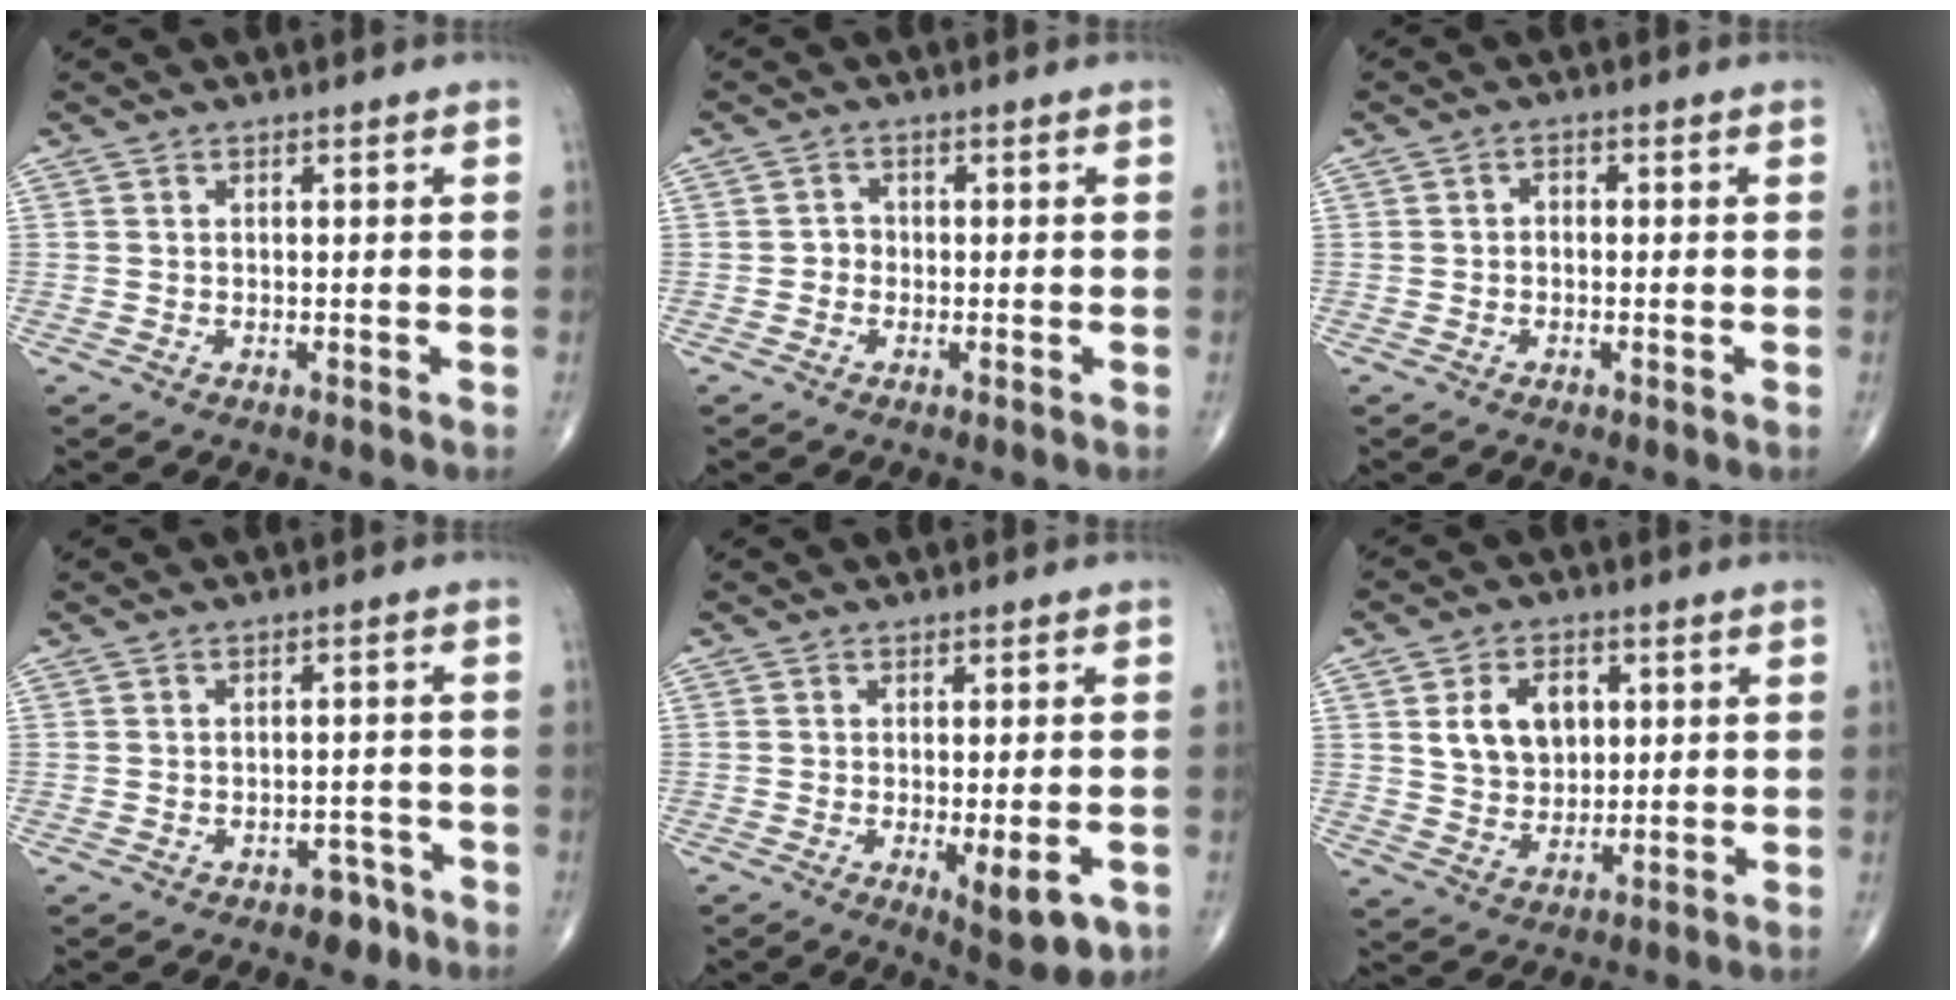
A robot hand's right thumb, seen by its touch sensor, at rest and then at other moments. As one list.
[{"total": 1.7, "force": [-0.5, 1.5, 0.5], "torque": [0.004, 0.008, -0.015]}, {"total": 1.4, "force": [-0.2, 1.1, 0.9], "torque": [-0.006, 0.007, -0.008]}, {"total": 4.0, "force": [-2.6, 2.2, 1.9], "torque": [-0.010, 0.020, -0.031]}, {"total": 8.1, "force": [-2.7, 2.7, 7.1], "torque": [-0.092, -0.009, -0.031]}, {"total": 9.1, "force": [2.4, 6.6, 5.8], "torque": [-0.069, -0.010, 0.048]}]